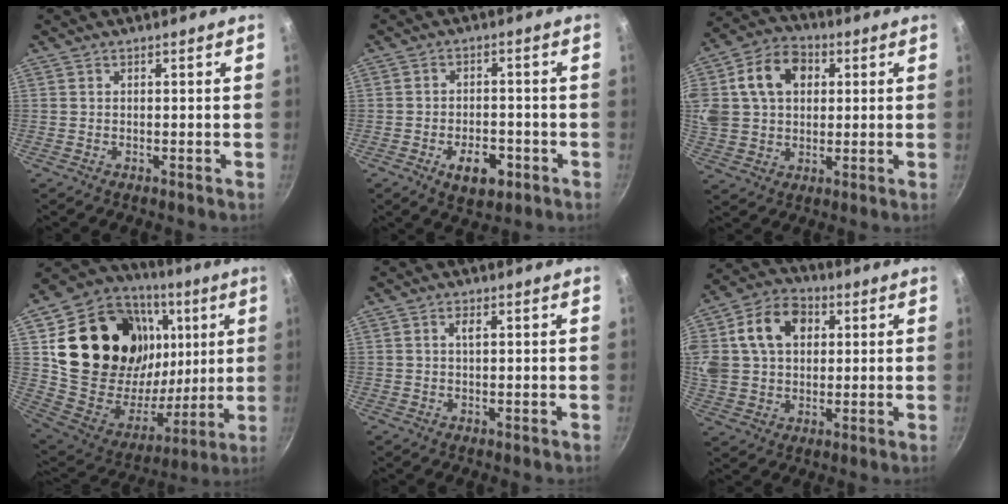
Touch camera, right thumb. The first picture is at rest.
{"total": 7.4, "force": [-3.2, 4.3, 5.2], "torque": [-0.062, 0.014, -0.043]}
{"total": 20.0, "force": [5.3, 15.2, 12.0], "torque": [-0.246, 0.034, 0.089]}
{"total": 32.0, "force": [9.3, 24.0, 19.1], "torque": [-0.298, -0.013, 0.175]}
{"total": 1.6, "force": [0.4, 0.5, 1.5], "torque": [-0.029, 0.002, 0.008]}
{"total": 21.2, "force": [5.7, 15.9, 12.9], "torque": [-0.272, 0.036, 0.095]}